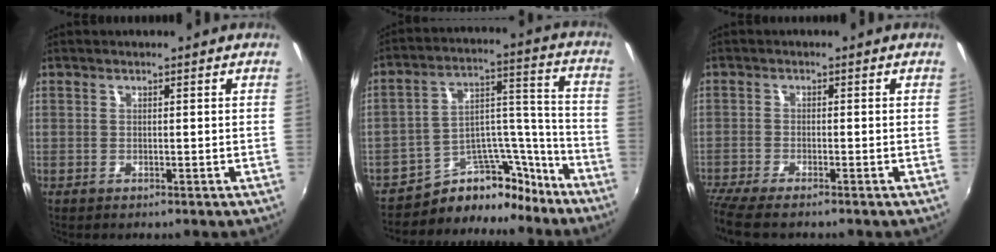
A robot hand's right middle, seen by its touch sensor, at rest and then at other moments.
{"total": 13.2, "force": [-11.1, 6.2, 3.5], "torque": [-0.040, 0.077, -0.169]}
{"total": 6.9, "force": [-5.8, 0.4, 3.6], "torque": [-0.086, -0.038, -0.107]}